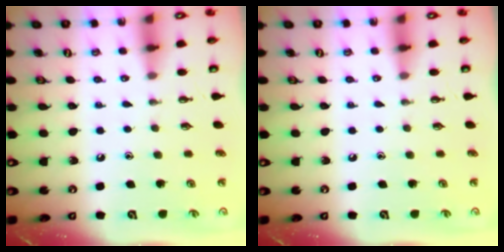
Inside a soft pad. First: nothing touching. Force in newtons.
{"total": 0.0}